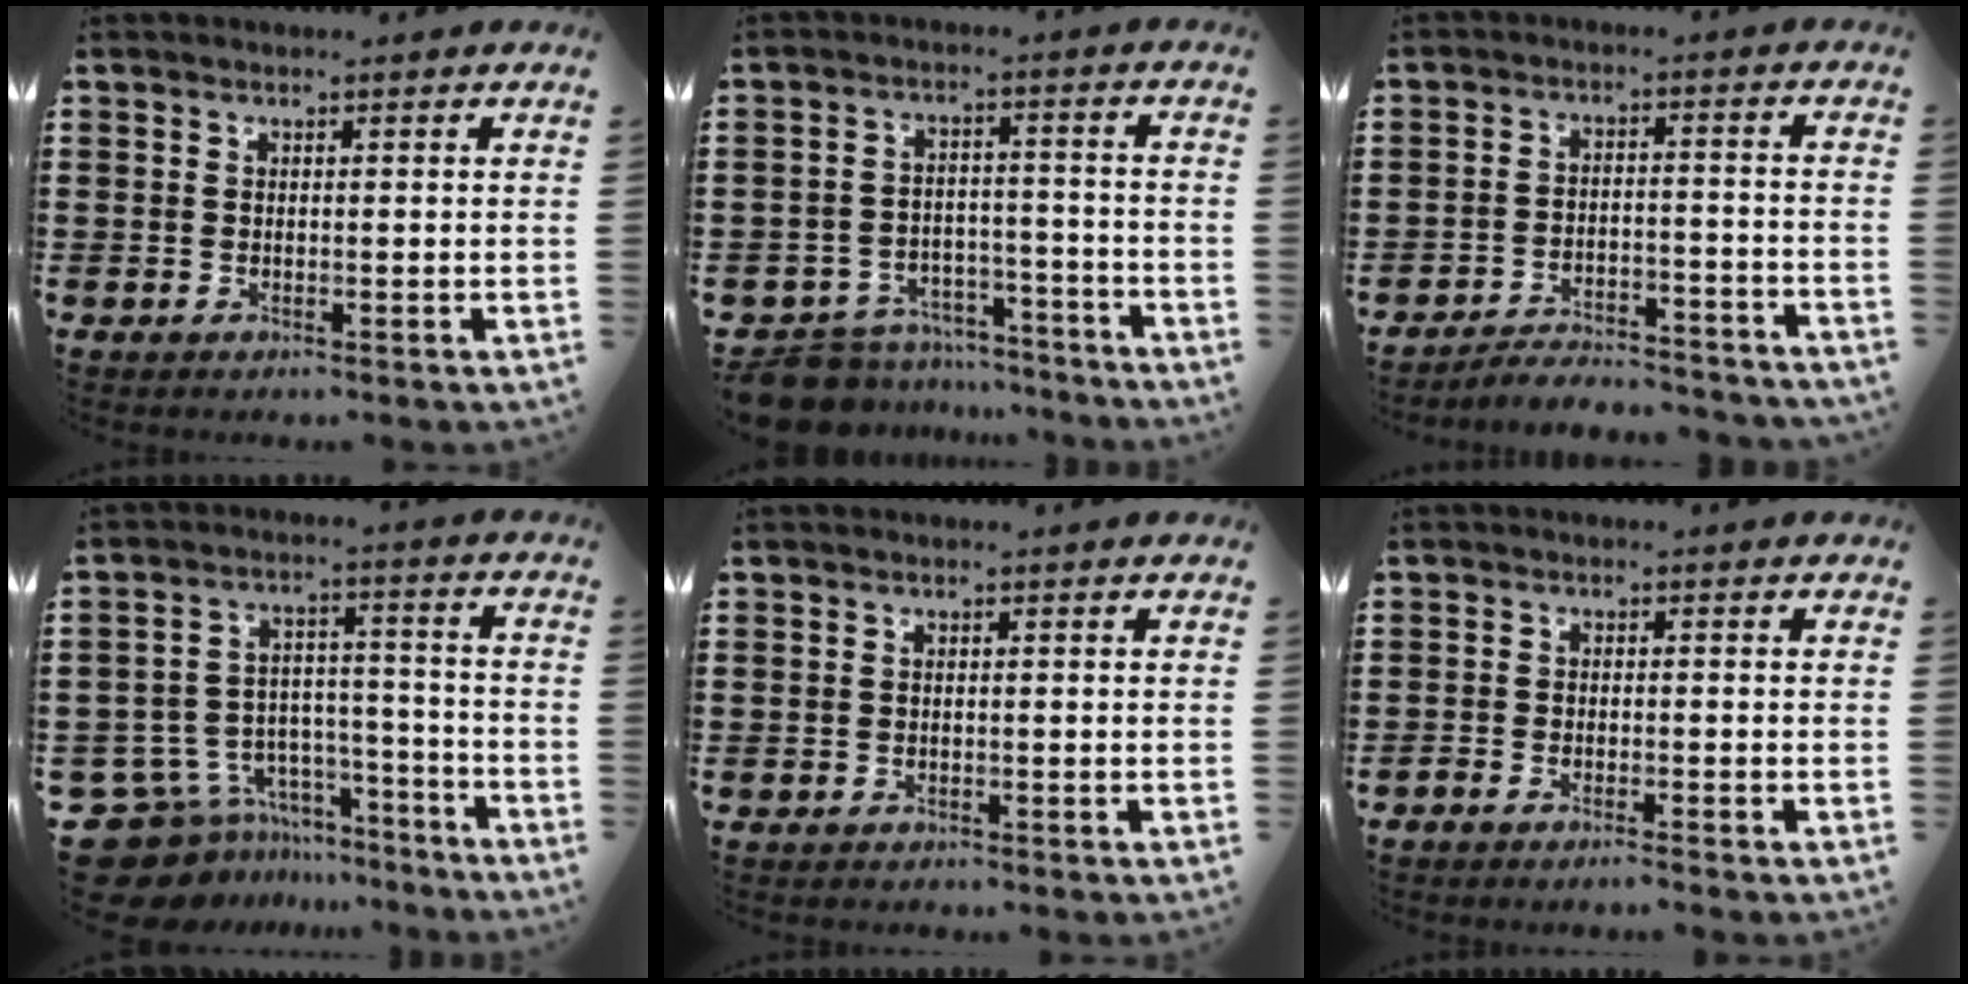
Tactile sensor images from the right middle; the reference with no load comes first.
{"total": 7.7, "force": [-7.5, 1.5, 0.8], "torque": [-0.024, 0.019, -0.150]}
{"total": 4.3, "force": [-4.2, 0.3, 0.6], "torque": [-0.014, 0.005, -0.088]}
{"total": 9.9, "force": [-8.1, 5.4, 1.8], "torque": [-0.062, 0.024, -0.157]}
{"total": 0.6, "force": [-0.5, 0.3, -0.1], "torque": [0.002, 0.004, -0.014]}
{"total": 1.5, "force": [-1.4, -0.1, 0.3], "torque": [-0.006, 0.001, -0.027]}